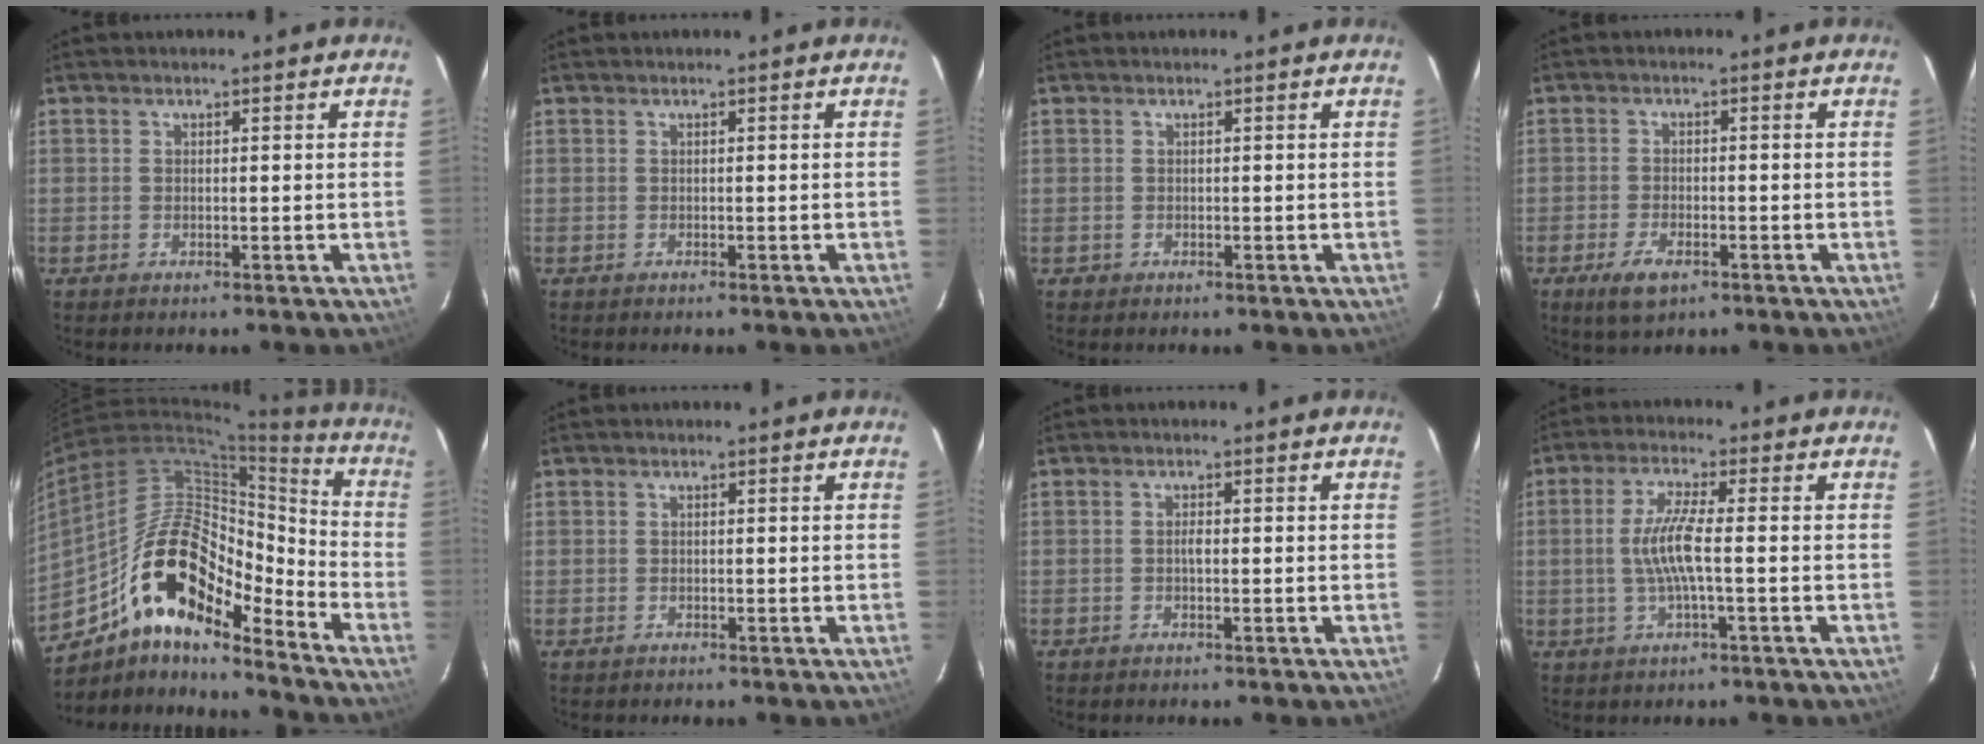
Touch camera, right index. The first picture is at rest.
{"total": 0.0}
{"total": 1.1, "force": [-0.2, 1.0, 0.0], "torque": [-0.001, 0.002, 0.001]}
{"total": 5.2, "force": [-2.9, 2.4, 3.5], "torque": [-0.087, -0.010, -0.051]}
{"total": 19.9, "force": [-13.2, 7.2, 13.1], "torque": [-0.229, 0.006, -0.244]}
{"total": 0.8, "force": [-0.4, 0.6, -0.3], "torque": [0.001, 0.002, -0.004]}
{"total": 0.9, "force": [-0.3, 0.4, 0.8], "torque": [-0.012, 0.004, -0.006]}
{"total": 6.7, "force": [-1.0, 0.2, 6.6], "torque": [-0.136, -0.001, -0.017]}